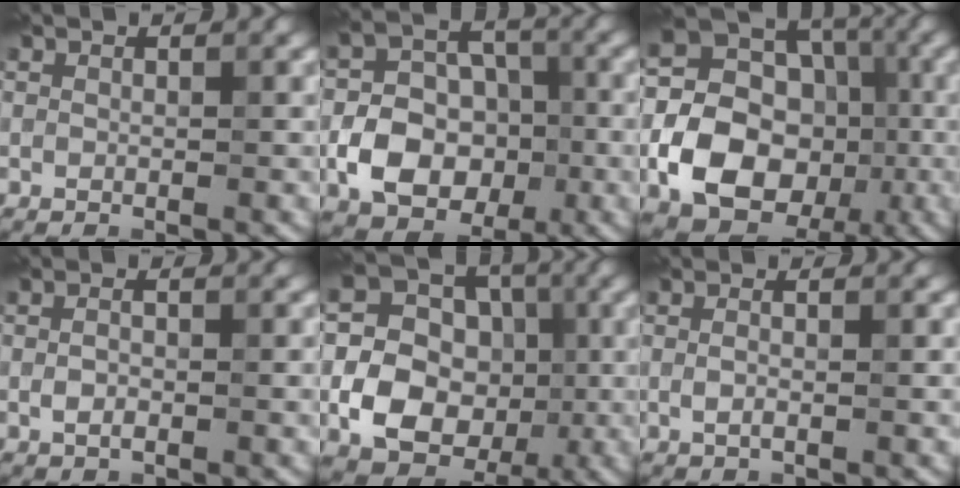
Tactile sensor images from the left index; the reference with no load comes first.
{"total": 7.0, "force": [-2.2, 5.1, 4.2], "torque": [-0.071, -0.001, -0.039]}
{"total": 12.4, "force": [-3.0, 10.1, 6.5], "torque": [-0.107, -0.018, -0.063]}
{"total": 2.2, "force": [-0.5, 1.0, 1.9], "torque": [-0.044, 0.000, -0.009]}
{"total": 9.8, "force": [-2.0, 8.4, 4.6], "torque": [-0.065, -0.006, -0.048]}
{"total": 1.8, "force": [-0.3, 0.5, 1.6], "torque": [-0.040, -0.001, -0.006]}